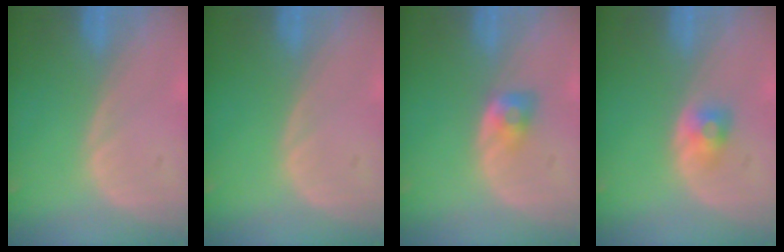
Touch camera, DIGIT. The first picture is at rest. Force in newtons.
{"total": 0.0}
{"total": 2.9, "press": 2.5, "slide": 1.5}
{"total": 2.7, "press": 2.4, "slide": 1.1}